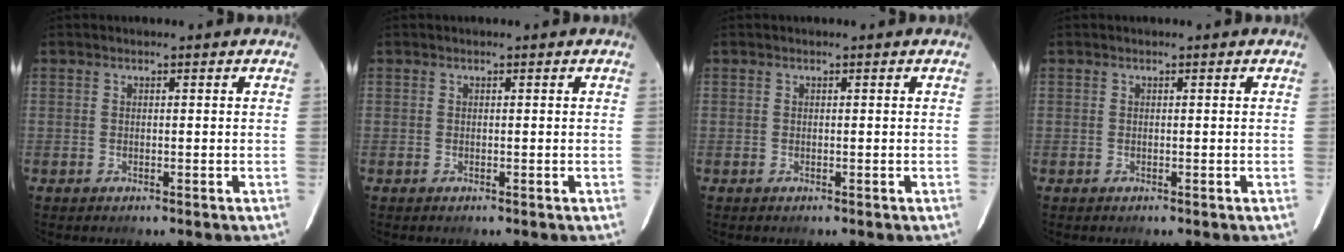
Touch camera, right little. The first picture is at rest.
{"total": 0.0}
{"total": 0.0}
{"total": 0.0}